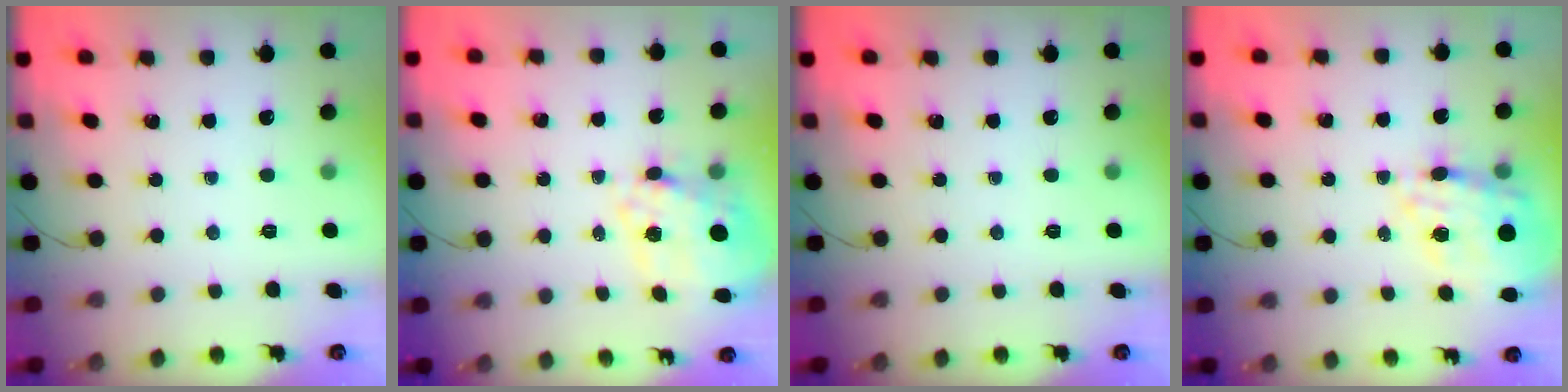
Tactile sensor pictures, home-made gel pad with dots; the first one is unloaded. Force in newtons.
{"total": 14.5, "press": 14.2, "slide": 3.1}
{"total": 0.0}
{"total": 17.3, "press": 16.9, "slide": 3.8}